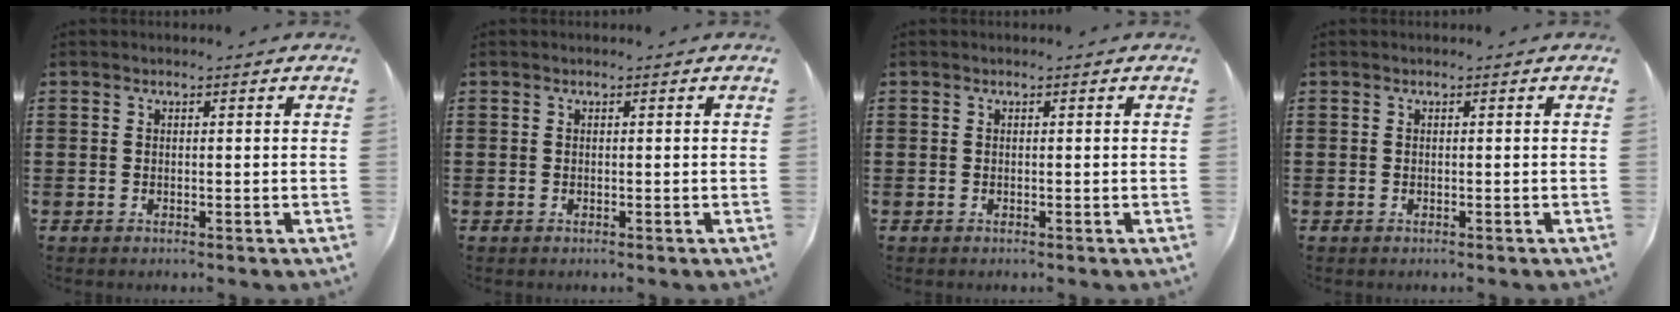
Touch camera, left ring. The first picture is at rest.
{"total": 0.0}
{"total": 0.0}
{"total": 0.0}